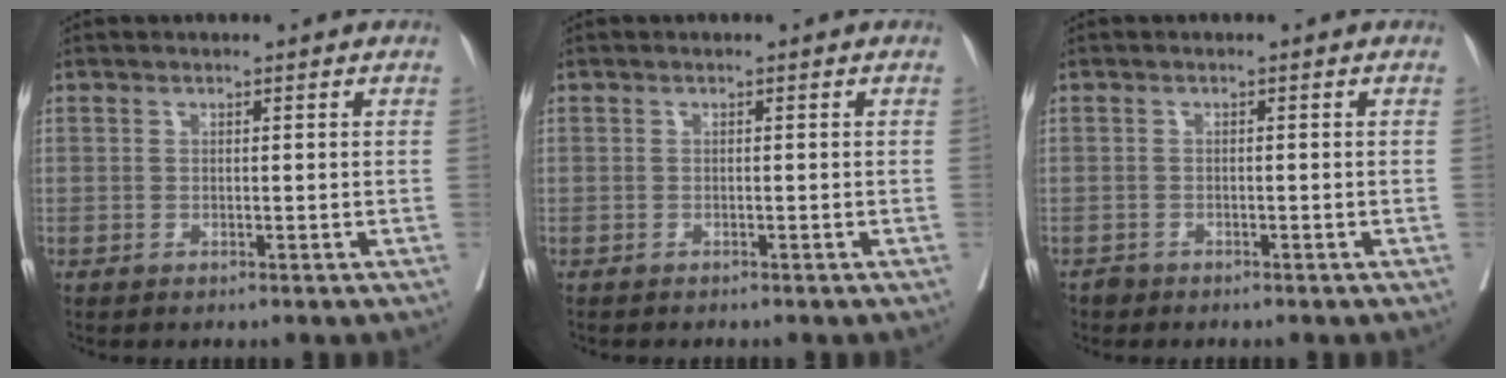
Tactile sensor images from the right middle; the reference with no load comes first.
{"total": 0.9, "force": [-0.9, 0.2, 0.3], "torque": [-0.009, -0.002, -0.014]}
{"total": 1.0, "force": [-0.8, 0.6, -0.1], "torque": [-0.003, 0.002, -0.017]}